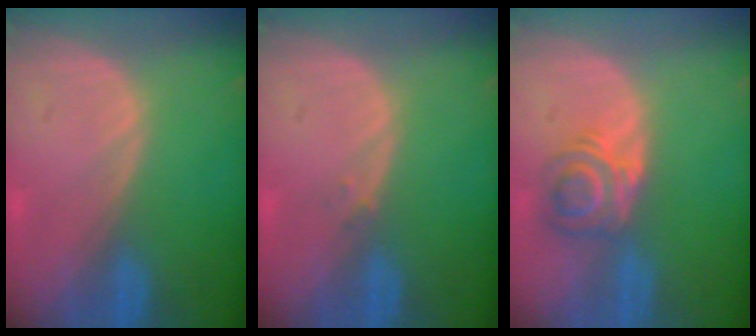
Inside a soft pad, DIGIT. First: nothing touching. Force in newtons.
{"total": 0.7, "press": 0.7, "slide": 0.1}
{"total": 5.8, "press": 4.9, "slide": 3.0}